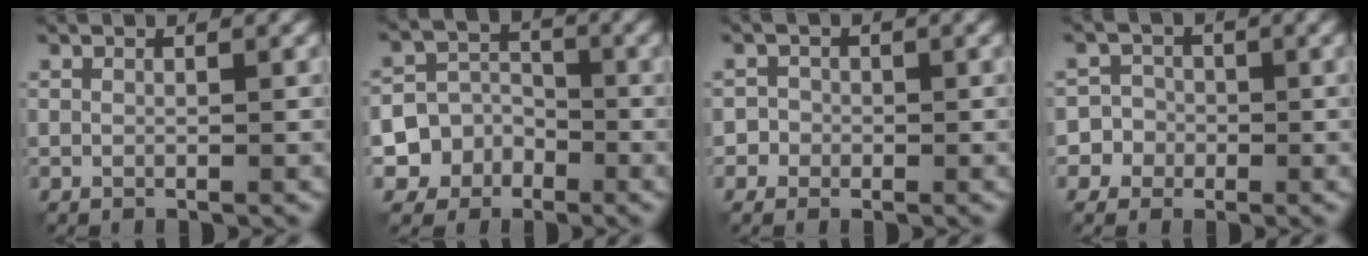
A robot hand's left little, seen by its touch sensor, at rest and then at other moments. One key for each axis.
{"total": 6.2, "fx": -3.1, "fy": 5.3, "fz": 0.8, "tx": 0.008, "ty": -0.001, "tz": -0.073}
{"total": 1.8, "fx": -0.6, "fy": 1.7, "fz": 0.1, "tx": 0.017, "ty": 0.009, "tz": -0.019}
{"total": 4.5, "fx": -1.8, "fy": 4.1, "fz": 0.2, "tx": 0.020, "ty": 0.008, "tz": -0.049}